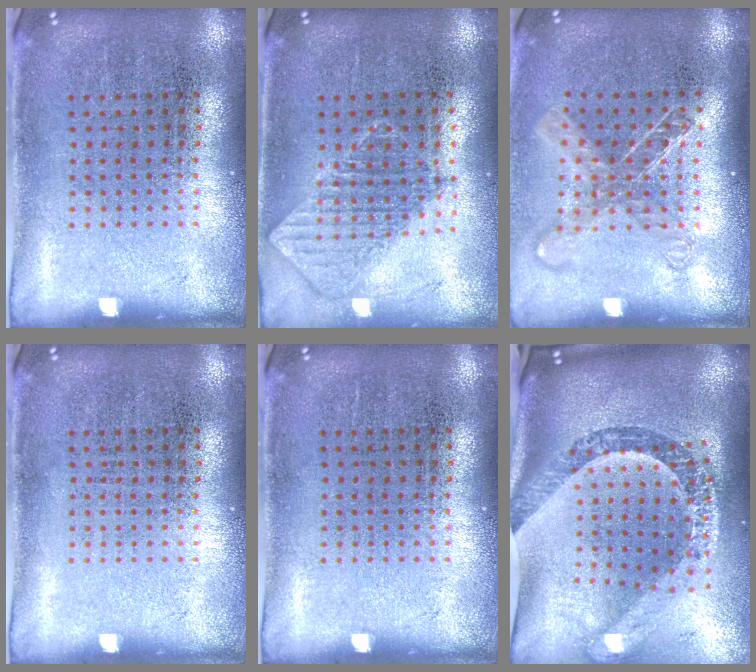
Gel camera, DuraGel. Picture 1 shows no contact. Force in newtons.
{"total": 0.9, "press": 0.9, "slide": 0.1}
{"total": 1.5, "press": 1.2, "slide": 0.8}
{"total": 0.0}
{"total": 0.0}
{"total": 3.6, "press": 2.6, "slide": 2.6}